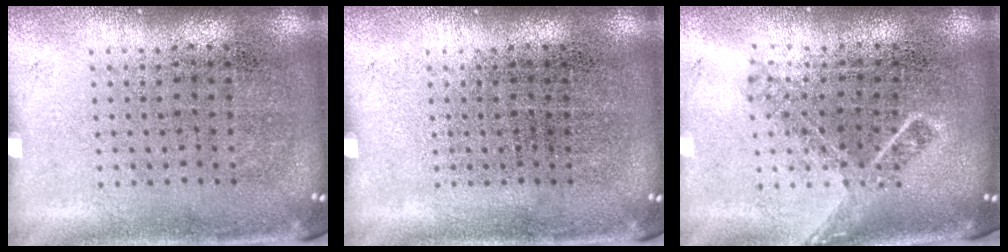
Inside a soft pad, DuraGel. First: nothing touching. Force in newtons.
{"total": 0.0}
{"total": 1.8, "press": 1.3, "slide": 1.3}